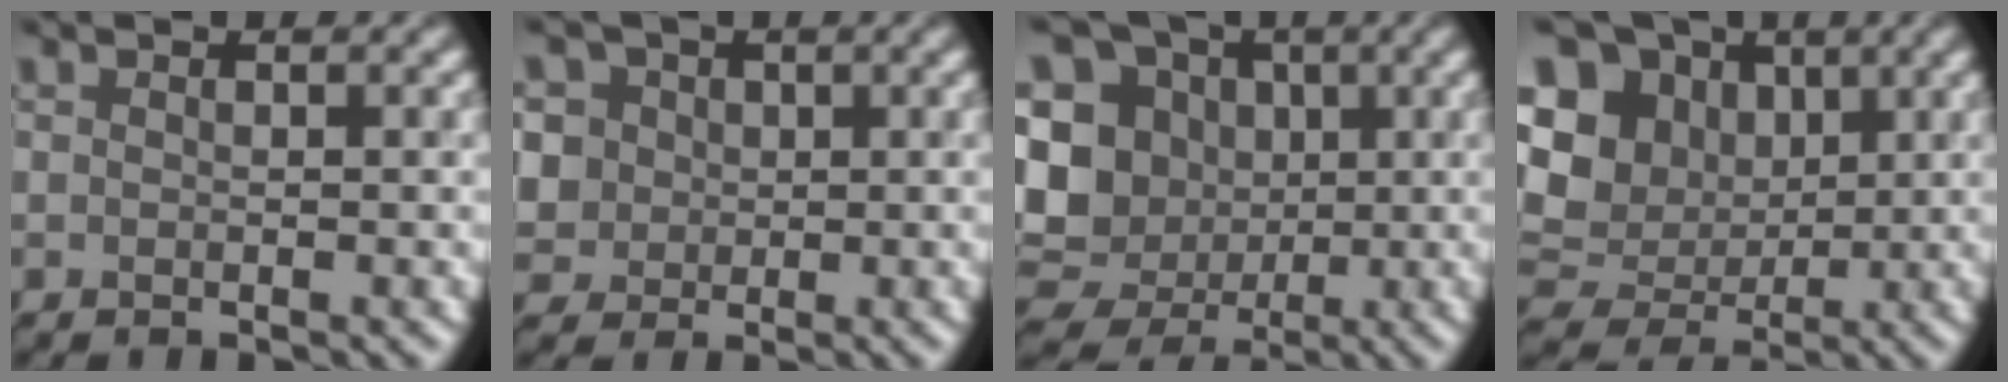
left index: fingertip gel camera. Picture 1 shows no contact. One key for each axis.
{"total": 6.7, "fx": 2.5, "fy": 5.7, "fz": 2.3, "tx": -0.048, "ty": 0.024, "tz": 0.022}
{"total": 13.7, "fx": 0.5, "fy": 12.5, "fz": 5.7, "tx": -0.148, "ty": 0.028, "tz": -0.003}
{"total": 12.5, "fx": 3.1, "fy": 10.5, "fz": 6.0, "tx": -0.158, "ty": 0.029, "tz": 0.046}